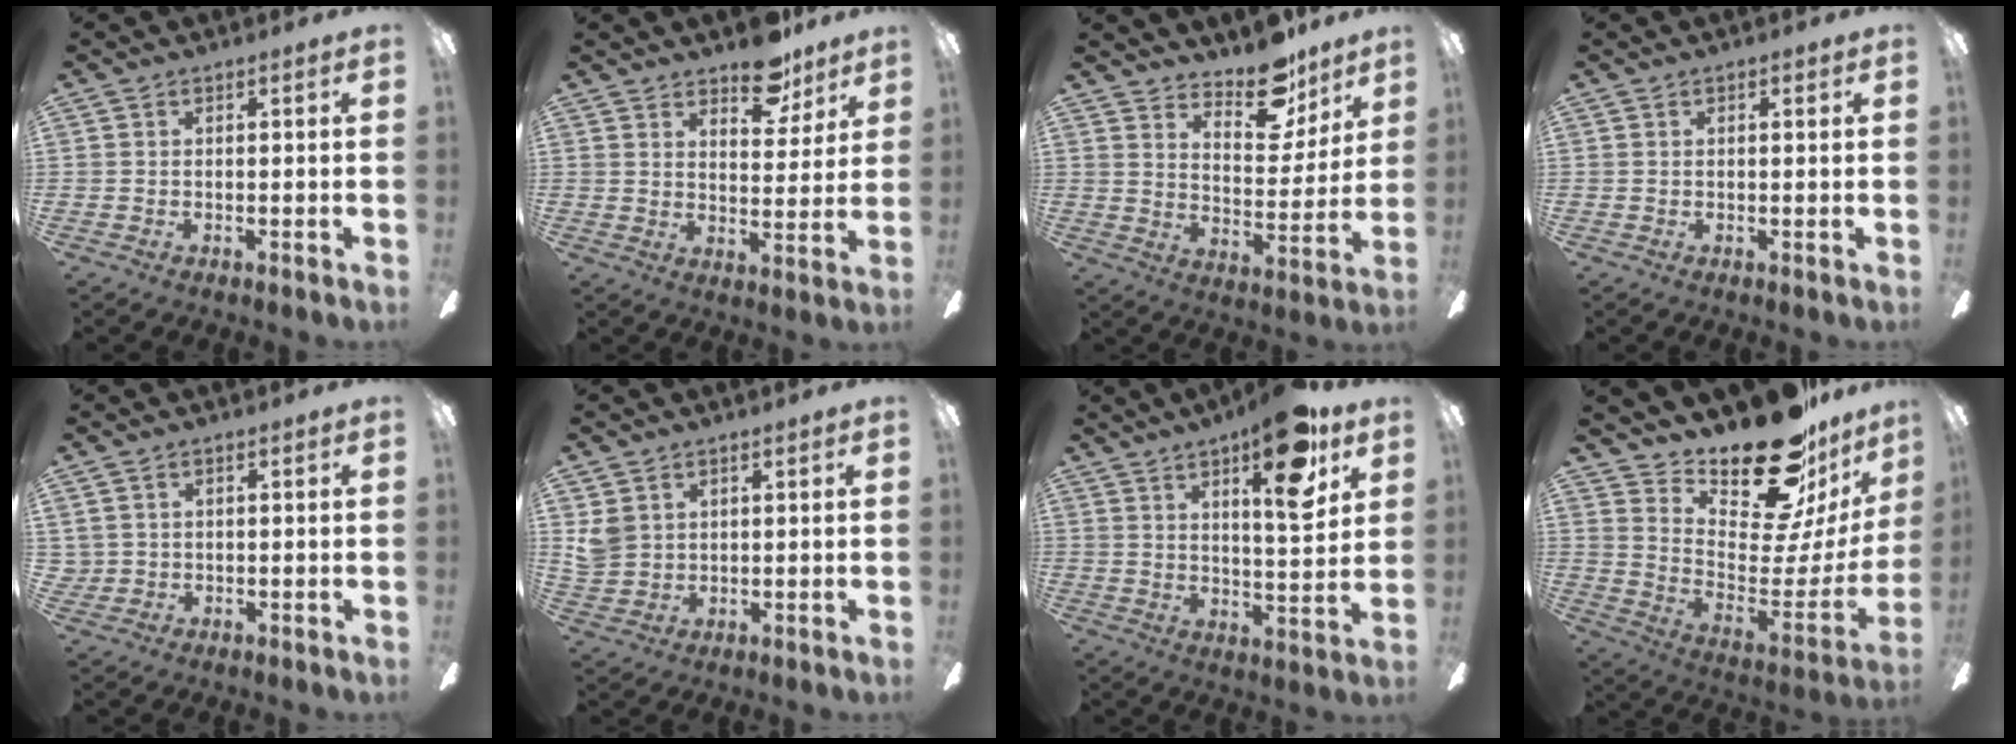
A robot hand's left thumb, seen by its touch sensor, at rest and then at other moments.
{"total": 9.6, "force": [7.6, 4.4, 3.9], "torque": [-0.035, -0.045, 0.133]}
{"total": 13.7, "force": [10.9, 6.1, 5.7], "torque": [-0.068, -0.074, 0.195]}
{"total": 0.5, "force": [0.3, 0.1, 0.4], "torque": [-0.009, 0.002, 0.005]}
{"total": 2.1, "force": [0.8, 2.0, 0.4], "torque": [-0.011, 0.004, 0.014]}
{"total": 5.0, "force": [2.3, 4.3, 1.2], "torque": [-0.026, 0.002, 0.047]}
{"total": 16.3, "force": [9.3, 4.8, 12.5], "torque": [-0.172, -0.040, 0.138]}
{"total": 22.2, "force": [18.8, 6.3, 10.0], "torque": [-0.141, -0.147, 0.319]}